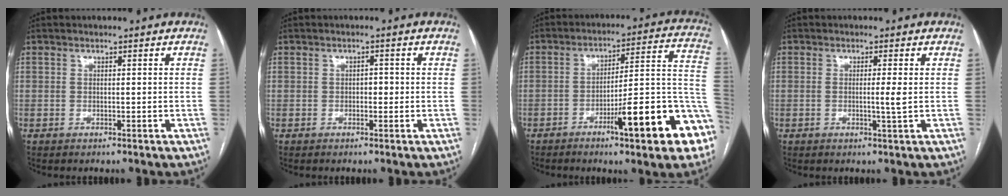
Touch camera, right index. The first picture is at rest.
{"total": 1.3, "force": [-0.2, 0.8, 1.1], "torque": [-0.010, 0.004, -0.005]}
{"total": 18.0, "force": [-7.7, 1.9, 16.1], "torque": [-0.151, 0.018, -0.105]}
{"total": 2.2, "force": [-0.1, -0.5, 2.2], "torque": [-0.037, -0.003, -0.005]}